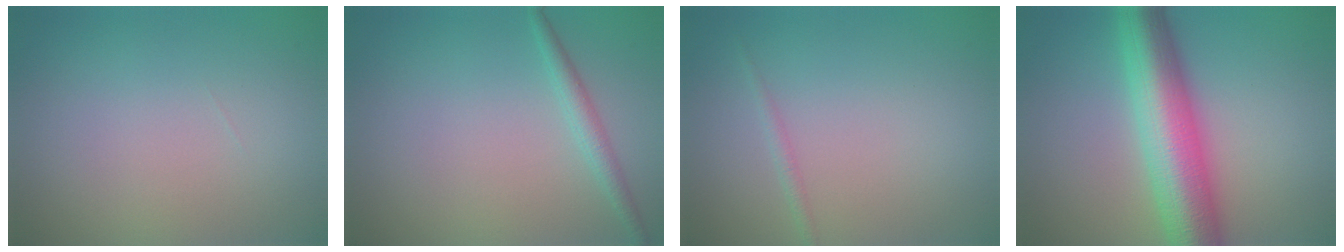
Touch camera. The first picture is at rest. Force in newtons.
{"total": 1.7, "press": 1.7, "slide": 0.0}
{"total": 0.8, "press": 0.8, "slide": 0.0}
{"total": 9.6, "press": 9.6, "slide": 0.2}